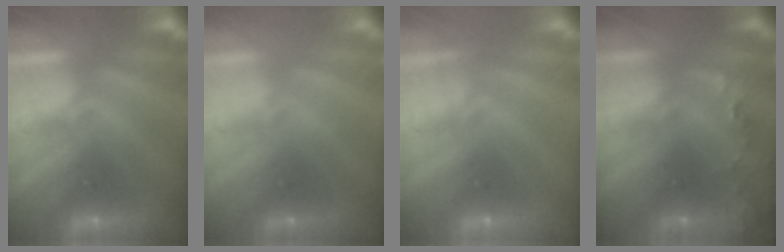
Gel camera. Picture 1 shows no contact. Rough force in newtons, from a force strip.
{"total": 3.2}
{"total": 2.2}
{"total": 7.2}